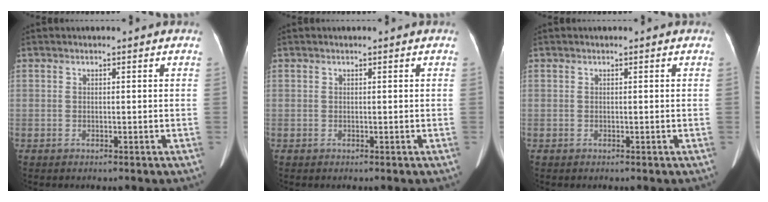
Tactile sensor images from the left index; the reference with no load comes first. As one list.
[{"total": 0.0}, {"total": 0.0}]